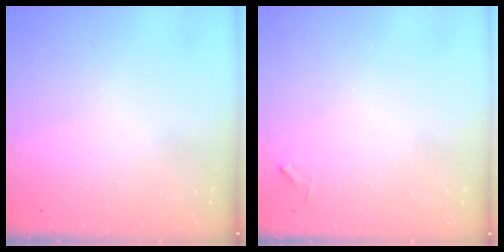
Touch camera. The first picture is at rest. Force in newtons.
{"total": 6.0, "press": 6.0, "slide": 0.3}